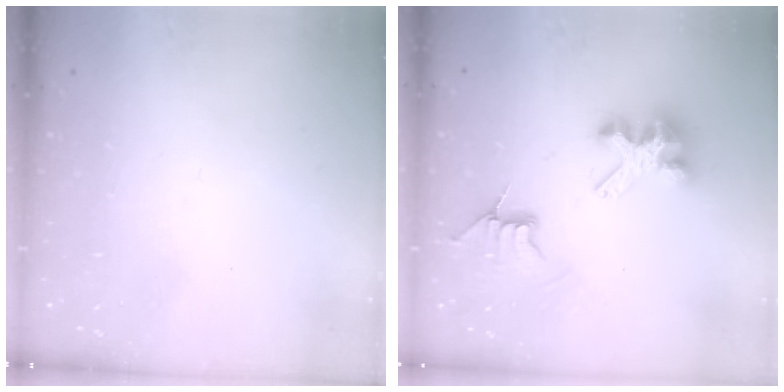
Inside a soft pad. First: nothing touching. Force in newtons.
{"total": 8.3, "press": 8.3, "slide": 0.5}